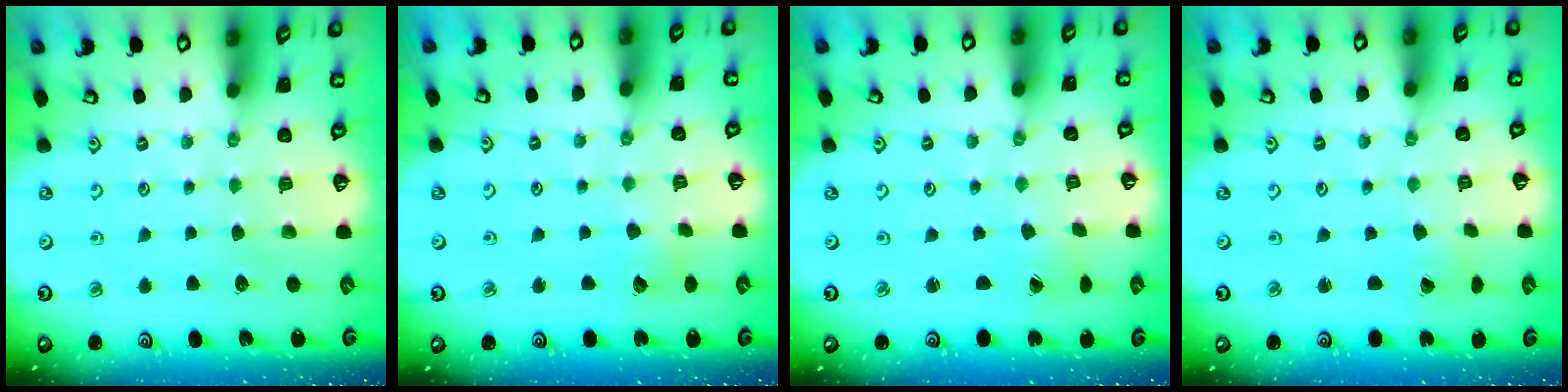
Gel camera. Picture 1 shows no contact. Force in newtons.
{"total": 2.9, "press": 2.9, "slide": 0.3}
{"total": 1.4, "press": 1.4, "slide": 0.3}
{"total": 1.8, "press": 1.7, "slide": 0.1}